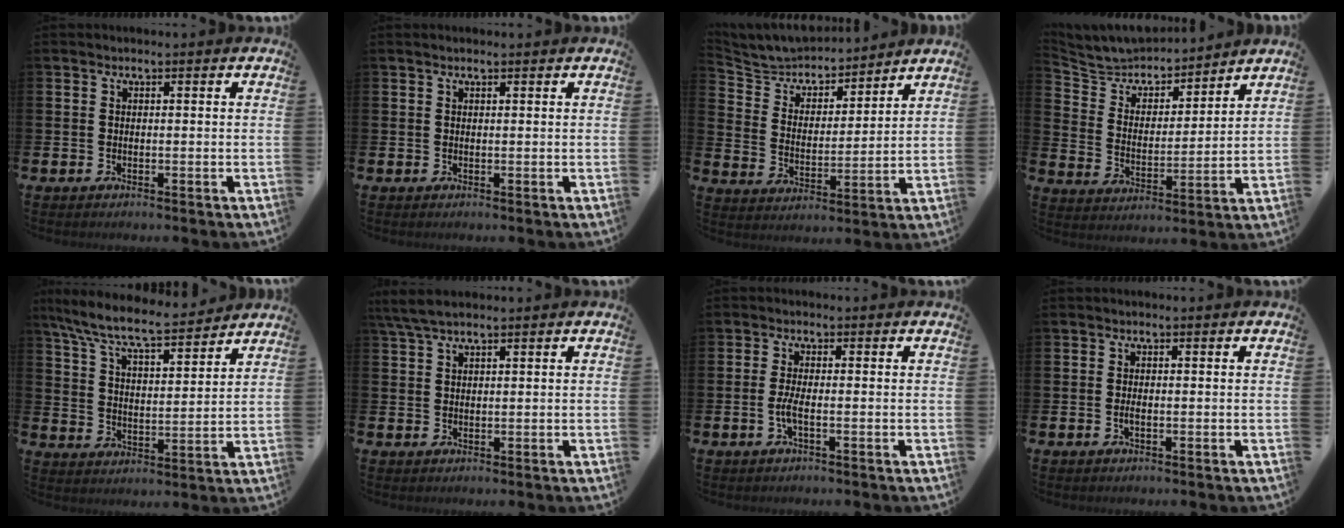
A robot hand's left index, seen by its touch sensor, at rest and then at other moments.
{"total": 0.6, "force": [0.5, 0.1, 0.3], "torque": [-0.005, 0.001, 0.009]}
{"total": 6.1, "force": [5.9, 1.5, 0.5], "torque": [-0.050, -0.045, 0.101]}
{"total": 6.5, "force": [6.3, 1.6, 0.4], "torque": [-0.052, -0.054, 0.110]}
{"total": 8.6, "force": [7.9, 1.2, 3.3], "torque": [-0.102, -0.049, 0.138]}
{"total": 3.5, "force": [2.8, 0.8, 2.0], "torque": [-0.050, 0.004, 0.053]}
{"total": 2.1, "force": [-0.6, 0.3, 1.9], "torque": [-0.049, 0.000, -0.012]}
{"total": 0.8, "force": [-0.2, 0.3, 0.8], "torque": [-0.021, 0.002, -0.002]}